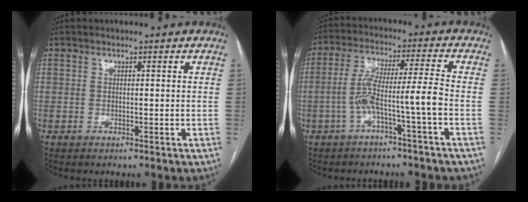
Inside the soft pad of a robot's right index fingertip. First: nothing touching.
{"total": 7.9, "force": [-2.8, -0.8, 7.3], "torque": [-0.139, 0.029, -0.048]}